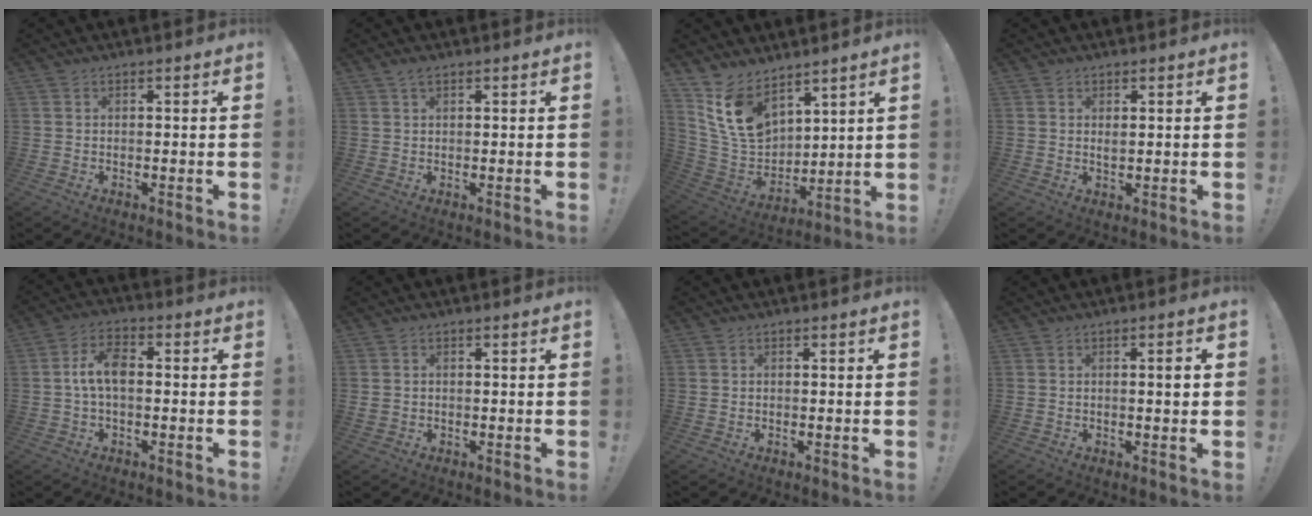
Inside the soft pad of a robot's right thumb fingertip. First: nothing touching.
{"total": 1.7, "force": [1.1, 0.8, 1.1], "torque": [-0.024, 0.000, 0.019]}
{"total": 14.9, "force": [9.5, 9.2, 6.7], "torque": [-0.134, -0.054, 0.192]}
{"total": 1.4, "force": [0.9, 0.6, 0.9], "torque": [-0.005, -0.005, 0.013]}
{"total": 8.0, "force": [0.1, 4.1, 6.9], "torque": [-0.128, 0.009, 0.002]}
{"total": 1.2, "force": [-0.1, 1.1, 0.5], "torque": [-0.009, 0.004, -0.001]}
{"total": 0.0}
{"total": 3.3, "force": [0.4, 0.2, 3.3], "torque": [-0.045, -0.005, 0.001]}